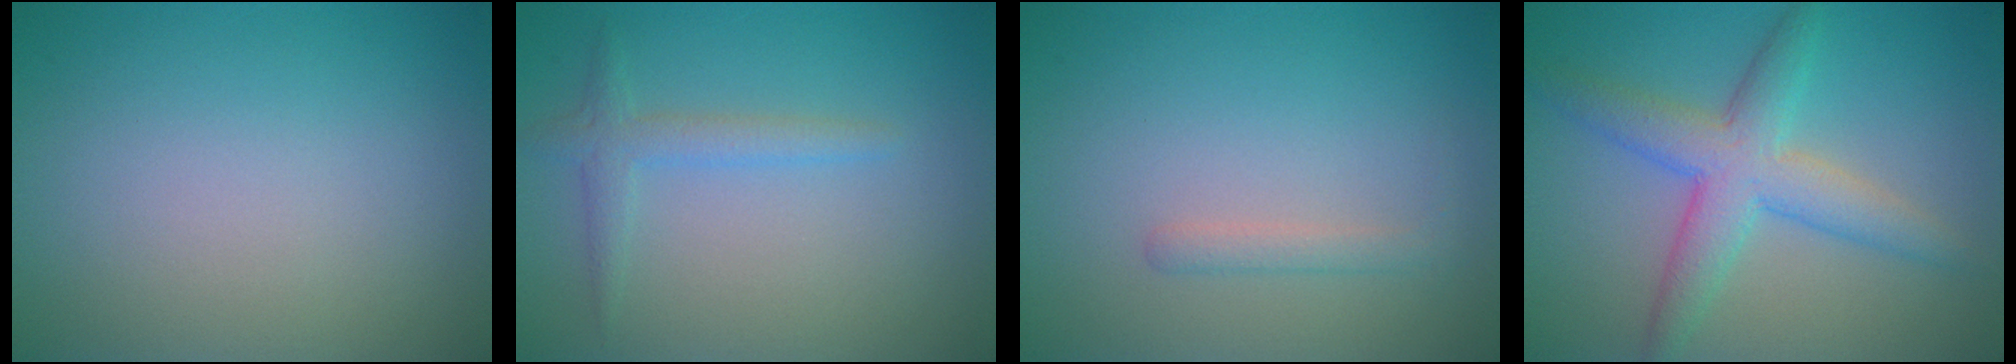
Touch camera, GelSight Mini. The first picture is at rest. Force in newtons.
{"total": 1.9, "press": 1.9, "slide": 0.1}
{"total": 1.2, "press": 1.2, "slide": 0.1}
{"total": 5.2, "press": 5.2, "slide": 0.1}